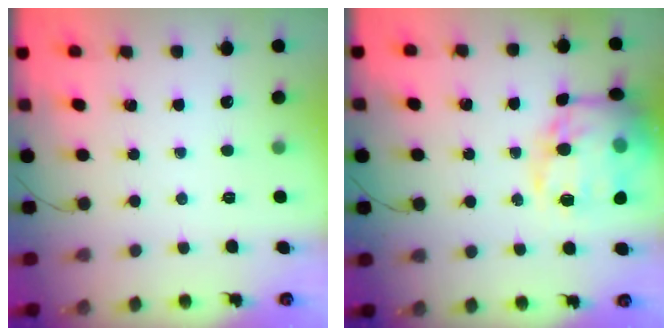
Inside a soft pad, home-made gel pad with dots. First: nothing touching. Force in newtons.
{"total": 20.7, "press": 20.6, "slide": 2.2}